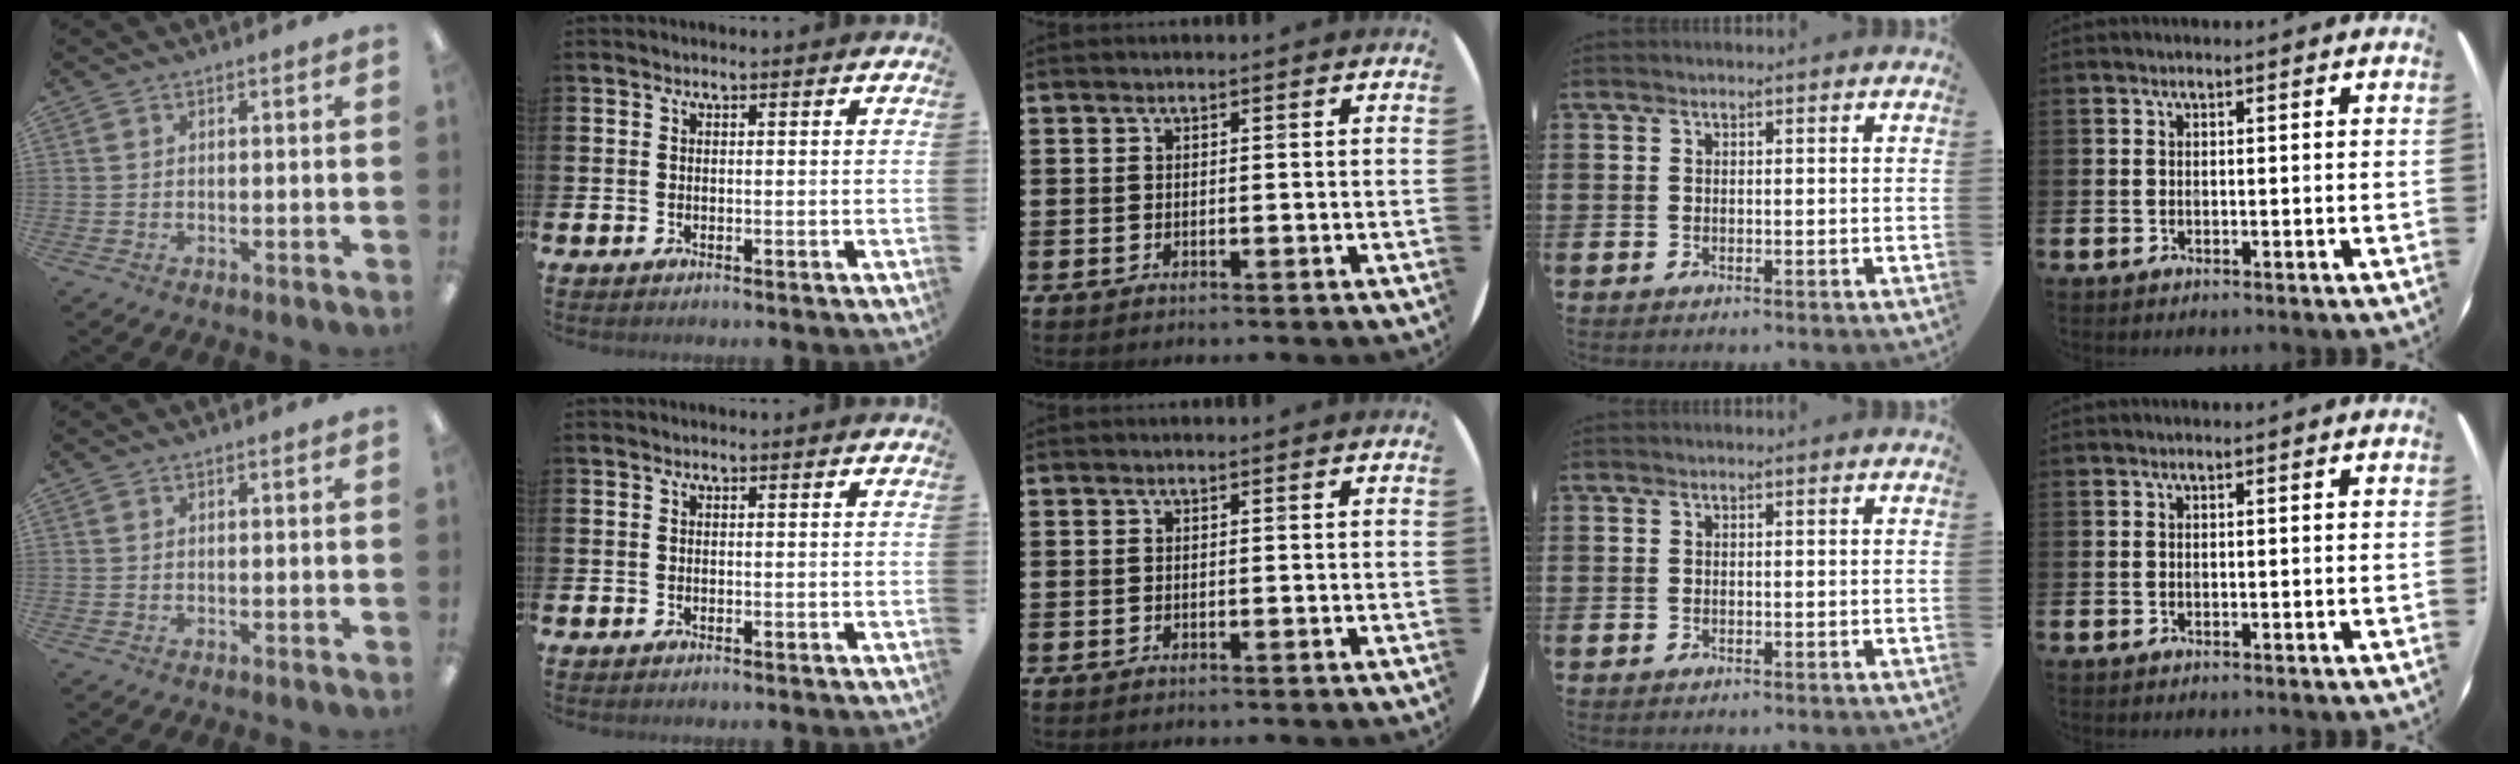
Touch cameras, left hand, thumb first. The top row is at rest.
{}